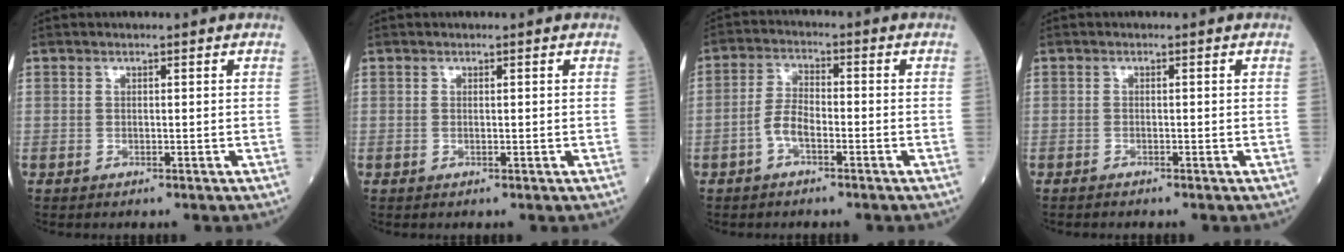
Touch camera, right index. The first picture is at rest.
{"total": 0.0}
{"total": 4.4, "force": [-2.1, 2.0, 3.3], "torque": [-0.080, 0.011, -0.043]}
{"total": 1.6, "force": [-1.4, 0.5, 0.7], "torque": [-0.016, -0.004, -0.019]}